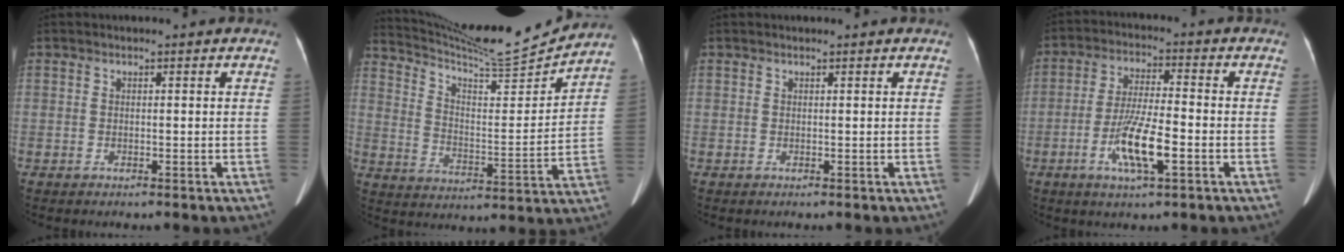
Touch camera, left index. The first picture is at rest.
{"total": 16.3, "force": [15.8, -0.8, 4.0], "torque": [-0.085, -0.033, 0.248]}
{"total": 0.0}
{"total": 9.3, "force": [-3.4, 1.4, 8.5], "torque": [-0.167, -0.007, -0.062]}